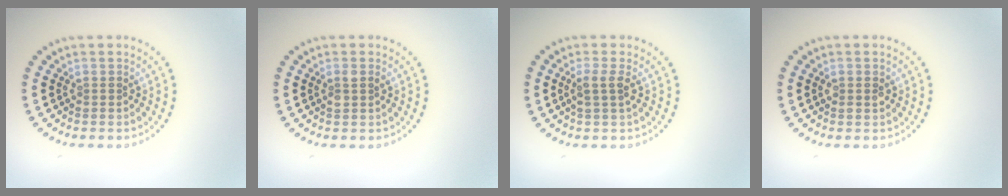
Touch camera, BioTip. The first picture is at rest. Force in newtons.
{"total": 1.2, "press": 1.1, "slide": 0.5}
{"total": 1.7, "press": 1.4, "slide": 0.9}
{"total": 1.2, "press": 1.1, "slide": 0.3}